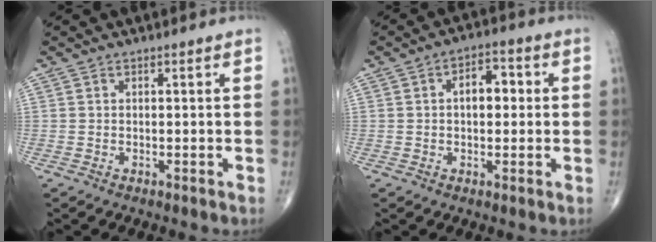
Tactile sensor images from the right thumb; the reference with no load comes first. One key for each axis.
{"total": 5.9, "fx": 0.6, "fy": 3.5, "fz": 4.7, "tx": -0.052, "ty": 0.016, "tz": 0.000}